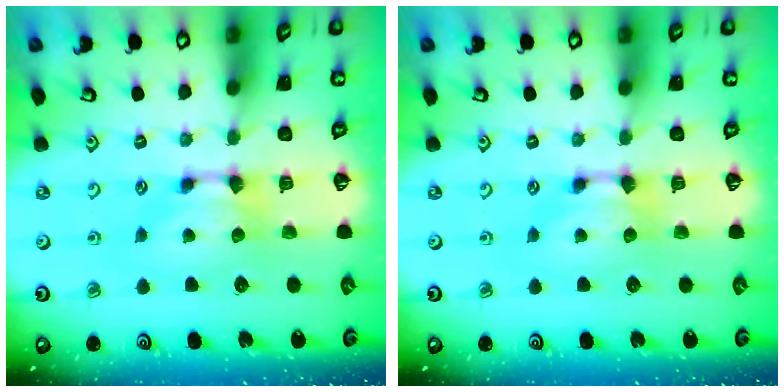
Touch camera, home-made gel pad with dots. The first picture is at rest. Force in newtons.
{"total": 0.0}